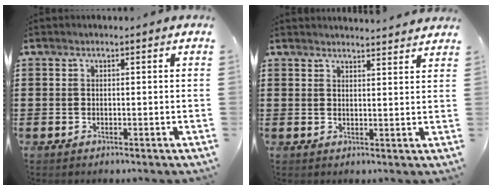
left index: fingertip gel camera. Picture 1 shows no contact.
{"total": 2.4, "force": [2.3, -0.3, -0.1], "torque": [-0.005, -0.008, 0.045]}